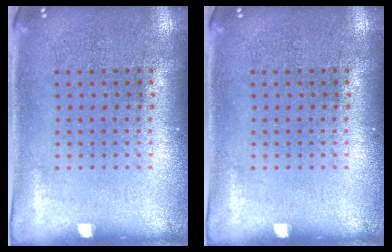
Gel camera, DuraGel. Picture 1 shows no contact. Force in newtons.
{"total": 0.0}